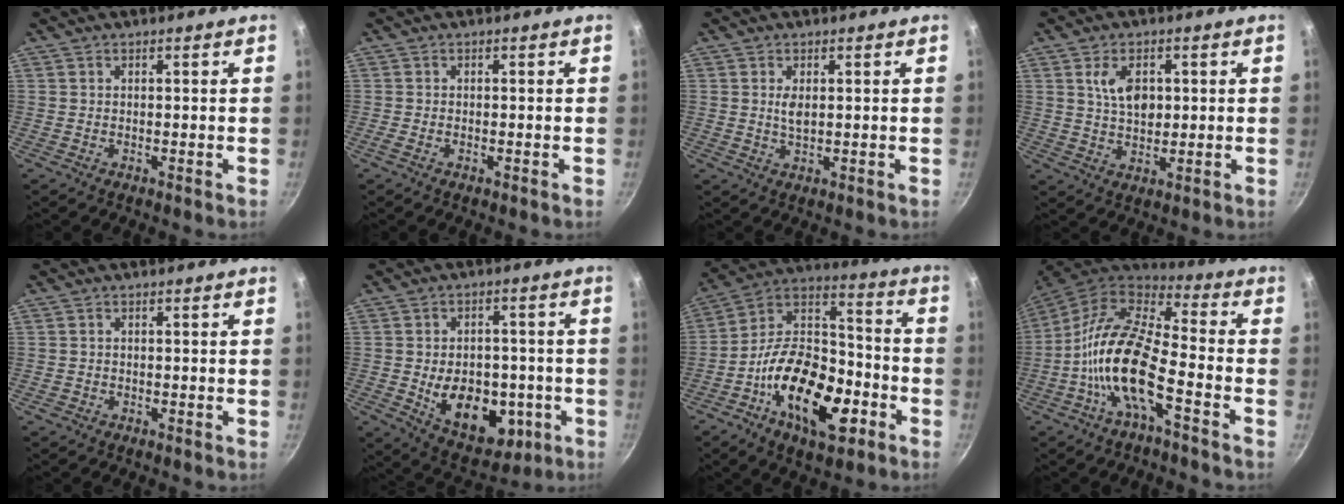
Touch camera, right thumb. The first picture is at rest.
{"total": 1.1, "force": [-0.5, 0.4, 0.9], "torque": [-0.029, 0.004, -0.016]}
{"total": 2.5, "force": [0.6, 1.2, 2.1], "torque": [-0.038, -0.004, 0.013]}
{"total": 6.9, "force": [1.5, 4.3, 5.2], "torque": [-0.077, -0.008, 0.027]}
{"total": 0.6, "force": [-0.3, 0.5, 0.1], "torque": [0.000, 0.002, -0.004]}
{"total": 15.6, "force": [-3.3, 10.5, 11.0], "torque": [-0.117, 0.000, -0.029]}
{"total": 22.9, "force": [-9.1, 12.2, 17.1], "torque": [-0.258, 0.060, -0.169]}
{"total": 15.3, "force": [-5.5, 5.7, 13.1], "torque": [-0.249, 0.048, -0.123]}